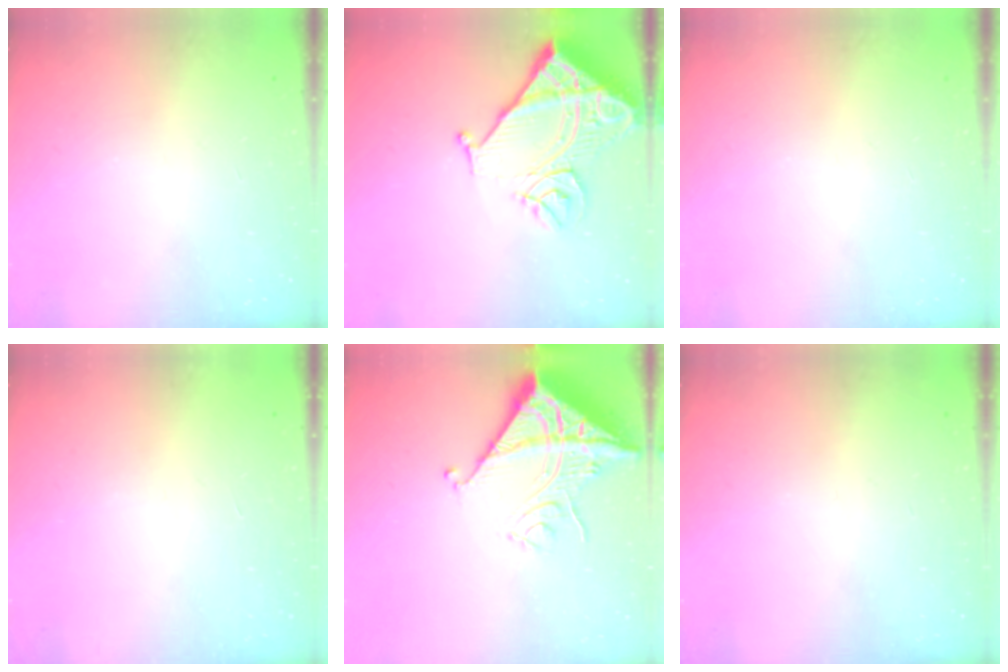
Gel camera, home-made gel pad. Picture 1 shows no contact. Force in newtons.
{"total": 15.0, "press": 14.9, "slide": 1.9}
{"total": 0.0}
{"total": 1.5, "press": 1.5, "slide": 0.1}
{"total": 17.1, "press": 17.0, "slide": 1.6}
{"total": 0.0}